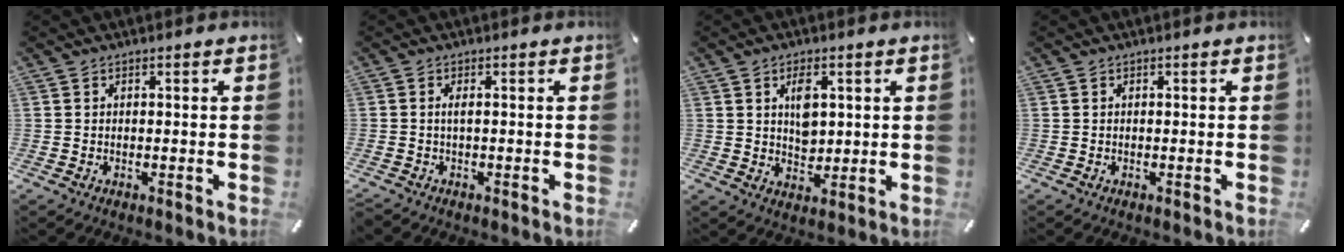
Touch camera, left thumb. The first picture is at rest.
{"total": 1.4, "force": [-0.2, 0.3, 1.3], "torque": [-0.033, -0.004, -0.006]}
{"total": 5.8, "force": [1.7, 3.8, 4.0], "torque": [-0.055, -0.007, 0.023]}
{"total": 0.0}